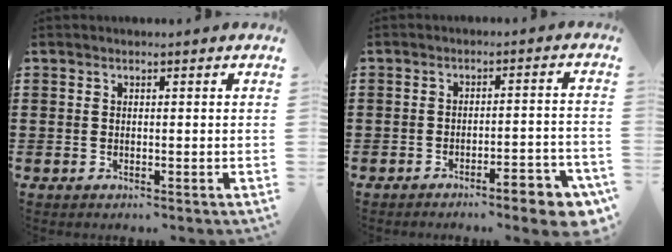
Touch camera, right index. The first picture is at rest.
{"total": 4.9, "force": [-4.0, 0.1, 2.9], "torque": [-0.044, -0.010, -0.071]}